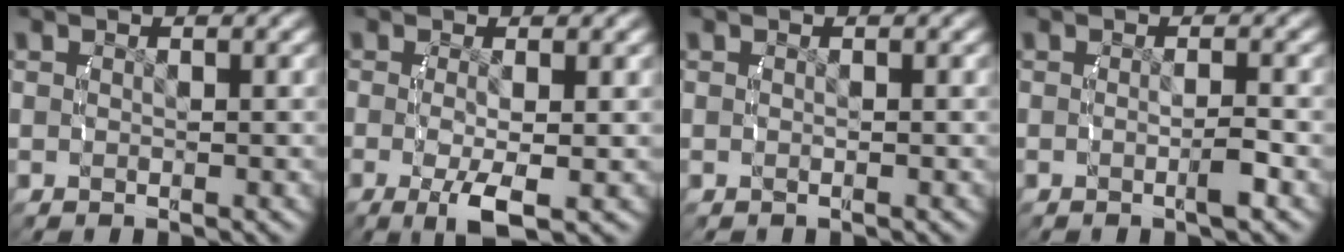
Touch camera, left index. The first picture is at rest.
{"total": 4.4, "force": [-1.9, 1.4, 3.7], "torque": [-0.083, -0.033, -0.017]}
{"total": 0.0}
{"total": 1.5, "force": [-0.8, 0.1, 1.3], "torque": [-0.022, -0.002, -0.015]}